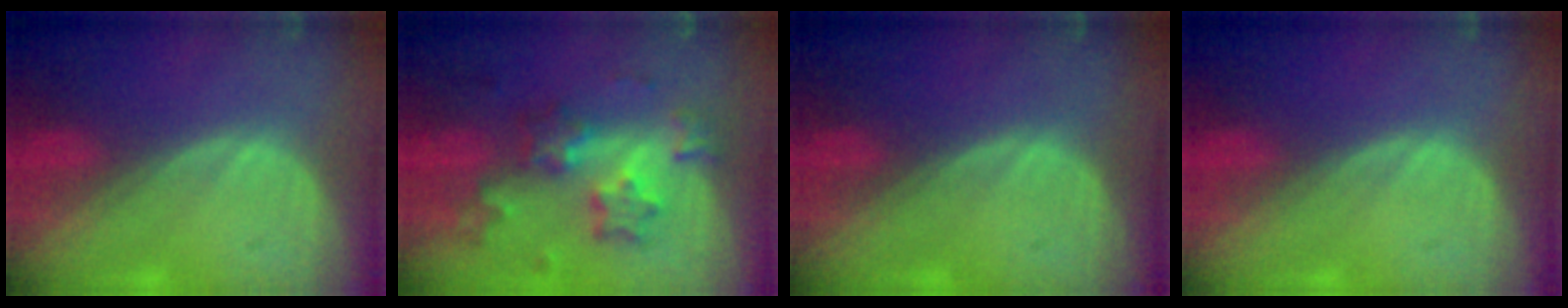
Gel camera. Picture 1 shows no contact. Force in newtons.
{"total": 8.4, "press": 7.3, "slide": 4.1}
{"total": 0.0}
{"total": 0.0}